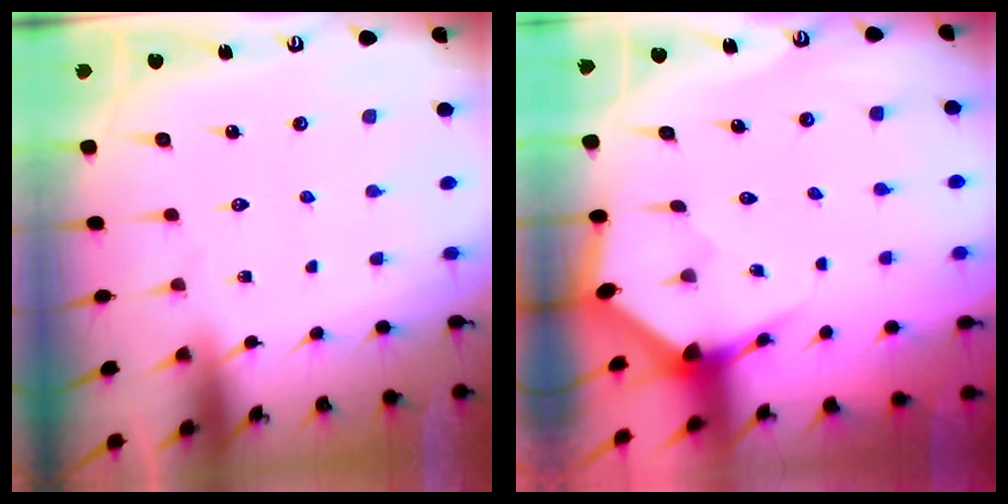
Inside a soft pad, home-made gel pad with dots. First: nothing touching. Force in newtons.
{"total": 3.4, "press": 3.4, "slide": 0.3}